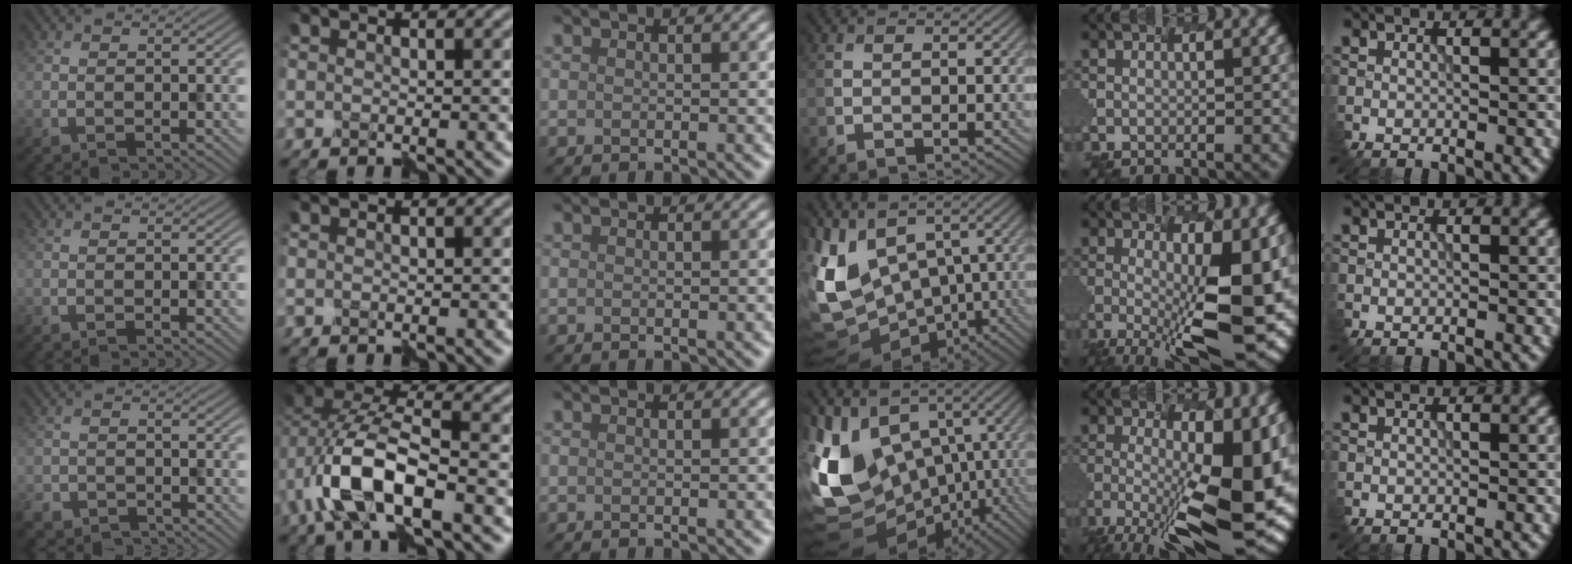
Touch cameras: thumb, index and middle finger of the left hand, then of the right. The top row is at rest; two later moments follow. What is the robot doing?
{"motion": "disassemble", "object": "puzzle pieces"}